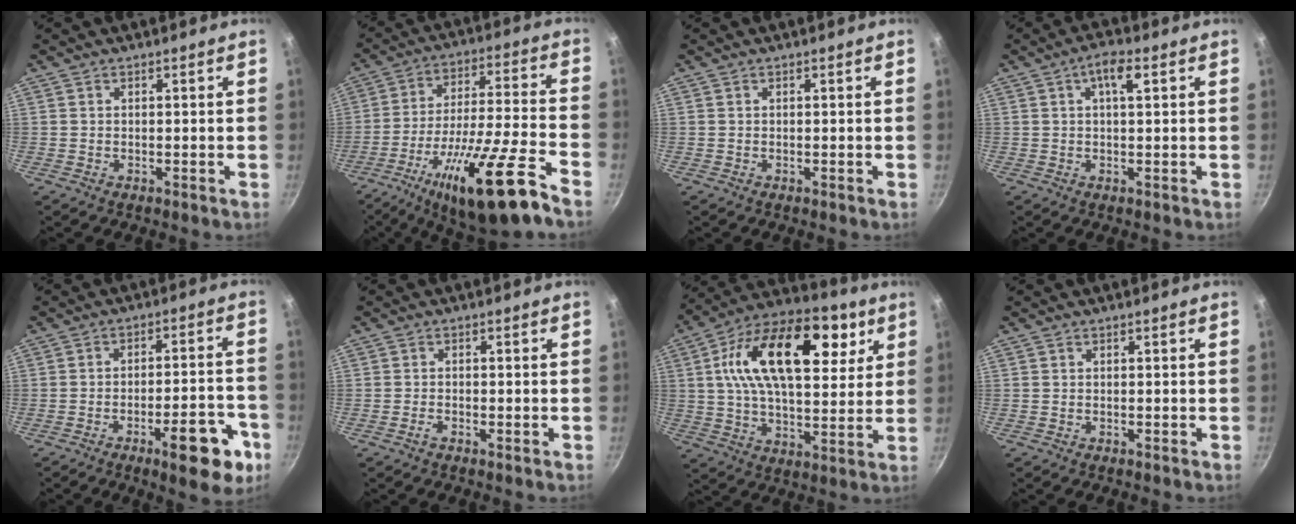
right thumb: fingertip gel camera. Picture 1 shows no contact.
{"total": 20.9, "force": [-12.6, 2.8, 16.5], "torque": [-0.265, 0.056, -0.207]}
{"total": 0.0}
{"total": 4.4, "force": [1.5, 1.3, 4.0], "torque": [-0.069, 0.008, 0.023]}
{"total": 13.2, "force": [-6.4, 4.2, 10.7], "torque": [-0.113, 0.038, -0.081]}
{"total": 1.2, "force": [-0.8, 0.3, 0.9], "torque": [-0.028, 0.005, -0.020]}
{"total": 24.6, "force": [8.4, 13.2, 19.0], "torque": [-0.295, -0.009, 0.121]}
{"total": 0.0}